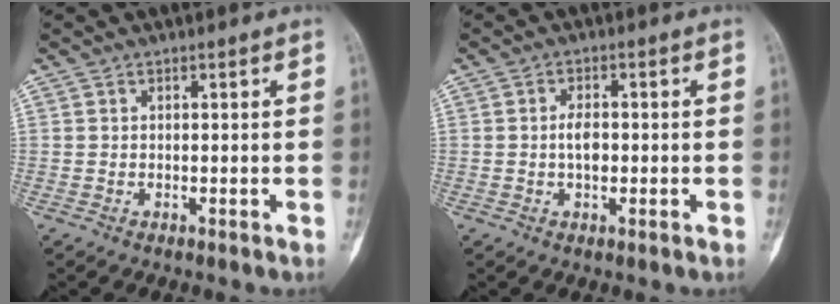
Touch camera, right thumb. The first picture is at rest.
{"total": 3.4, "force": [-0.3, 1.8, 2.9], "torque": [-0.048, 0.003, -0.009]}